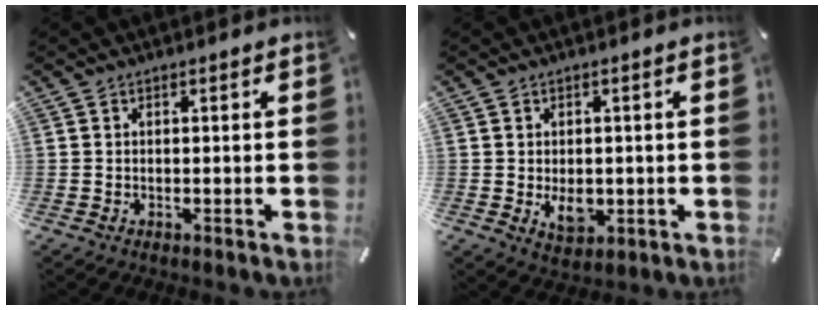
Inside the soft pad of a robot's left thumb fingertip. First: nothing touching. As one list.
[{"total": 5.3, "force": [-0.8, 3.8, 3.7], "torque": [-0.059, -0.006, -0.013]}]